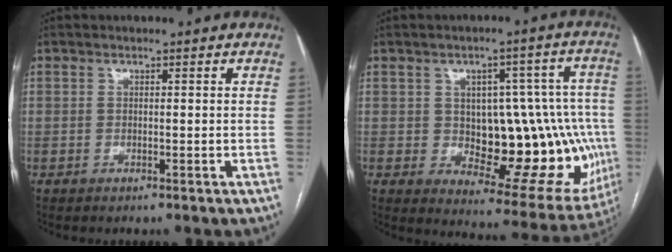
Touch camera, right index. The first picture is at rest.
{"total": 20.1, "force": [-1.9, 9.0, 17.9], "torque": [-0.177, 0.032, 0.003]}